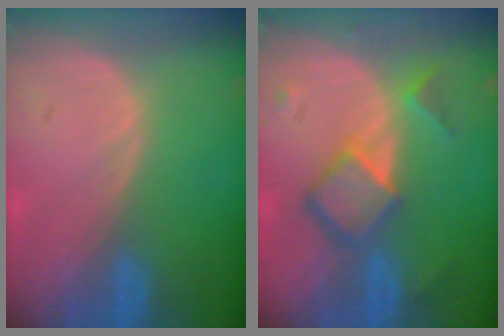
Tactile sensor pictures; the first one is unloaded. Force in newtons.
{"total": 6.9, "press": 6.0, "slide": 3.5}